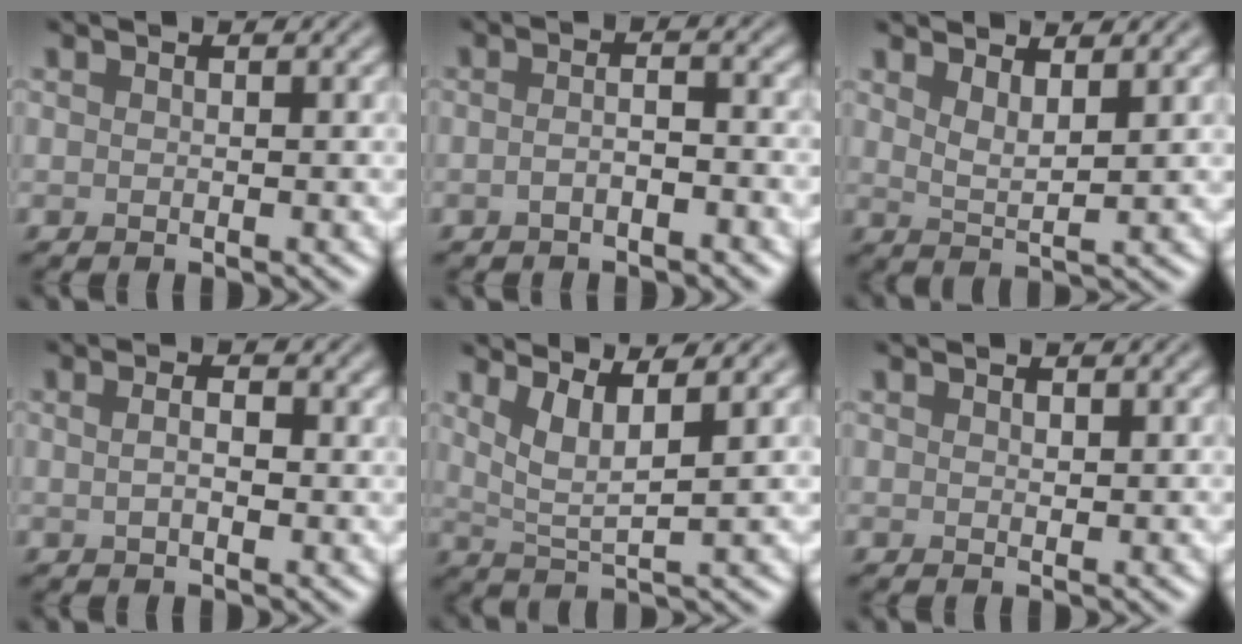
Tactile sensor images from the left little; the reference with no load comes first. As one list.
[{"total": 1.9, "force": [-1.0, 0.5, 1.6], "torque": [-0.030, 0.004, -0.022]}, {"total": 2.7, "force": [1.9, 0.7, 1.8], "torque": [-0.029, -0.005, 0.034]}, {"total": 3.0, "force": [0.9, 1.6, 2.4], "torque": [-0.035, 0.006, 0.001]}, {"total": 3.6, "force": [1.9, 0.8, 3.0], "torque": [-0.060, -0.005, 0.040]}, {"total": 0.6, "force": [0.4, 0.3, 0.3], "torque": [-0.006, -0.003, 0.007]}]